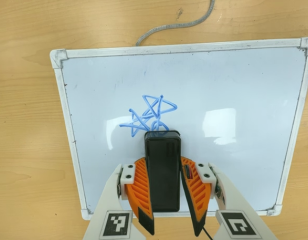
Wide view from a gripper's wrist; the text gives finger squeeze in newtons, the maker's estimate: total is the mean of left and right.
{"total": 10.3, "left": 8.5, "right": 12.1}